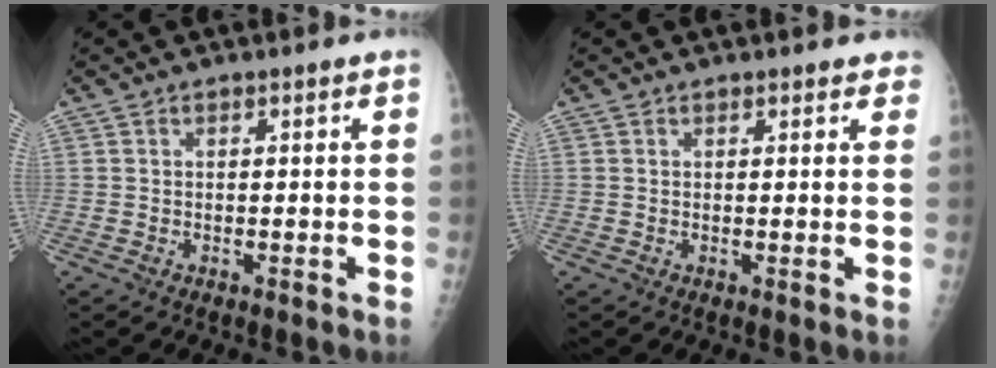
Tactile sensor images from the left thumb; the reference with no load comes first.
{"total": 2.1, "force": [1.7, 0.9, 0.7], "torque": [0.014, -0.002, 0.011]}